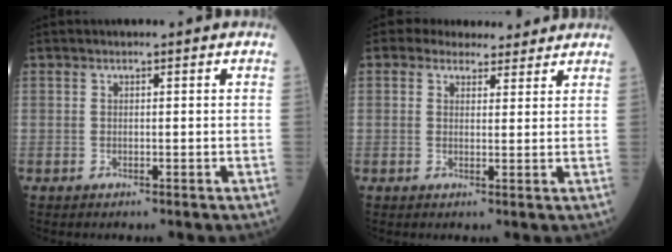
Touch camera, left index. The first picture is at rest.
{"total": 6.6, "force": [5.8, 2.8, 1.0], "torque": [-0.001, 0.010, 0.067]}